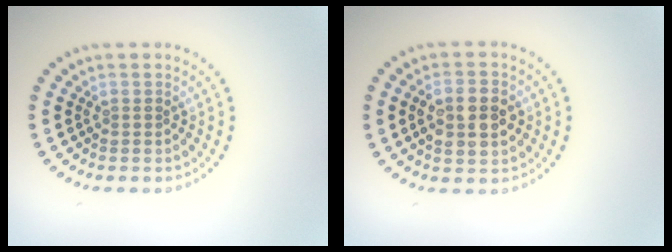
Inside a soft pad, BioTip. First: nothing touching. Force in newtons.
{"total": 4.4, "press": 4.4, "slide": 0.4}